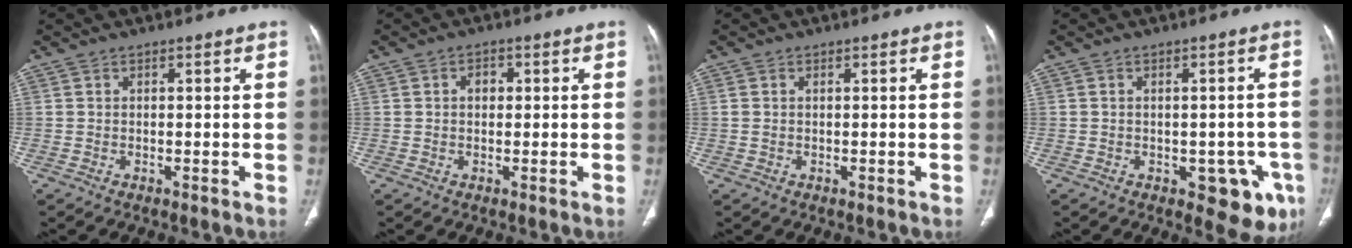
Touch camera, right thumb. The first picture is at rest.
{"total": 2.2, "force": [0.3, 1.7, 1.4], "torque": [-0.014, 0.007, 0.004]}
{"total": 0.9, "force": [0.2, 0.6, 0.7], "torque": [-0.024, 0.009, 0.010]}
{"total": 8.1, "force": [-3.3, 4.1, 6.2], "torque": [-0.041, 0.004, -0.034]}